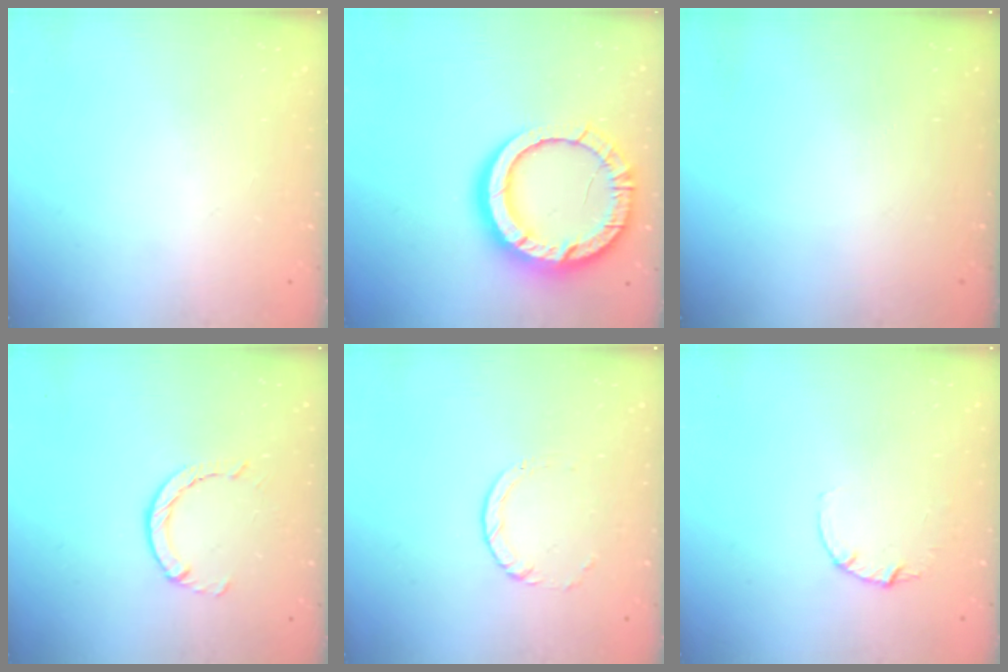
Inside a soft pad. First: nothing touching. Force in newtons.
{"total": 17.9, "press": 17.9, "slide": 1.7}
{"total": 0.0}
{"total": 2.4, "press": 2.4, "slide": 0.4}
{"total": 1.0, "press": 1.0, "slide": 0.1}
{"total": 2.8, "press": 2.8, "slide": 0.3}